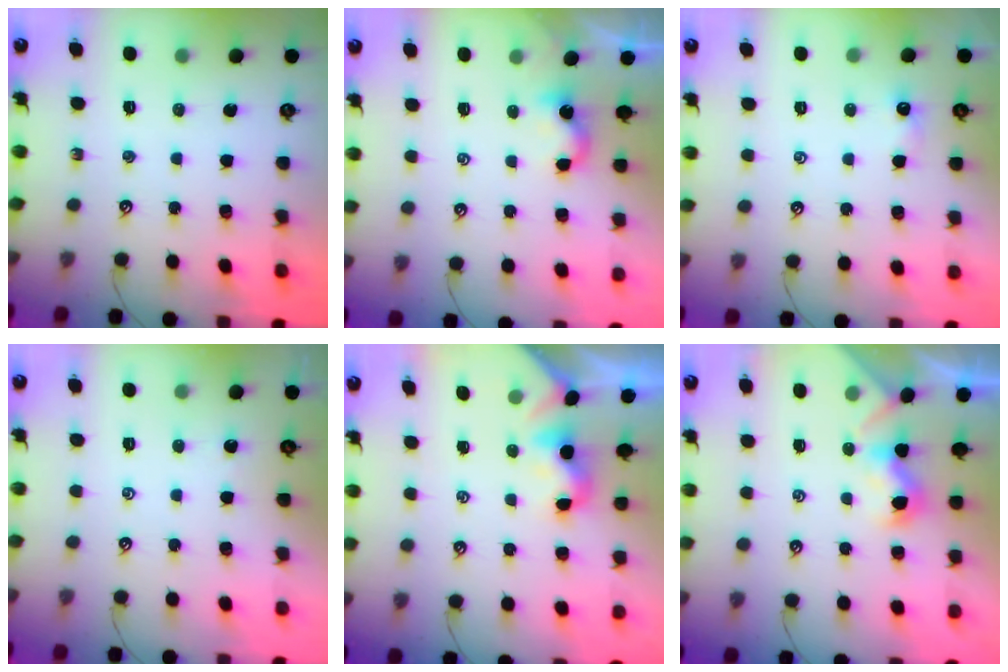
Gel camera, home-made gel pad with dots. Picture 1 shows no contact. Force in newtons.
{"total": 2.6, "press": 2.6, "slide": 0.2}
{"total": 1.9, "press": 1.9, "slide": 0.4}
{"total": 3.5, "press": 3.5, "slide": 0.0}
{"total": 1.9, "press": 1.8, "slide": 0.5}
{"total": 0.9, "press": 0.5, "slide": 0.7}